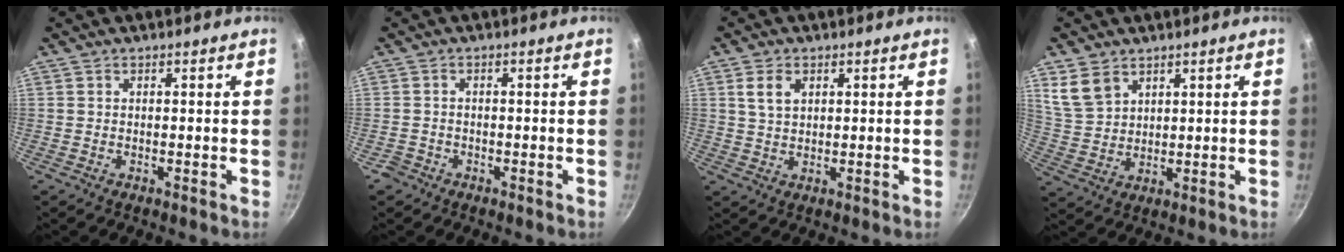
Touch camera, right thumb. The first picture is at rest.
{"total": 1.8, "force": [-1.2, 1.3, 0.1], "torque": [0.002, 0.018, -0.018]}
{"total": 4.1, "force": [1.5, 2.8, 2.6], "torque": [-0.038, -0.002, 0.033]}
{"total": 6.5, "force": [3.9, 4.2, 3.0], "torque": [-0.049, -0.015, 0.089]}